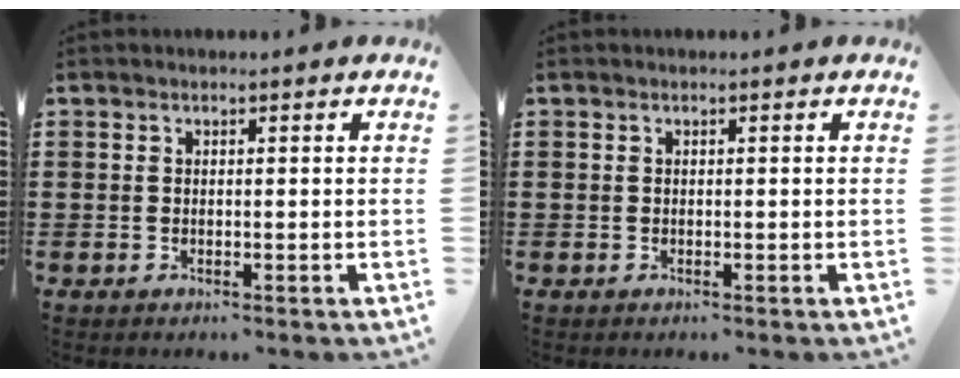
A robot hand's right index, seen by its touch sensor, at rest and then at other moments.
{"total": 0.0}